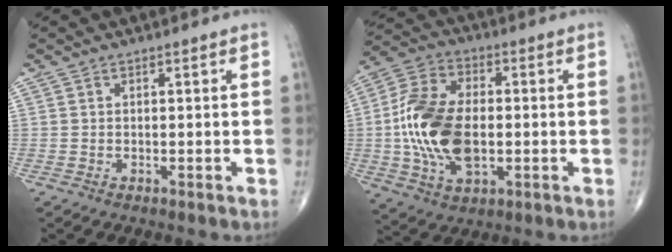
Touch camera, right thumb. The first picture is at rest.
{"total": 17.4, "force": [-1.1, 10.1, 14.1], "torque": [-0.272, 0.013, -0.020]}